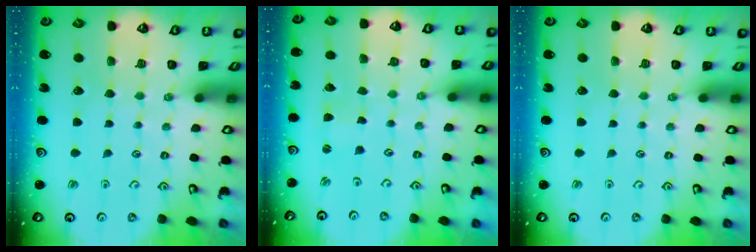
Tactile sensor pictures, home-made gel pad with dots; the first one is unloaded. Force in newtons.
{"total": 0.8, "press": 0.8, "slide": 0.1}
{"total": 0.0}